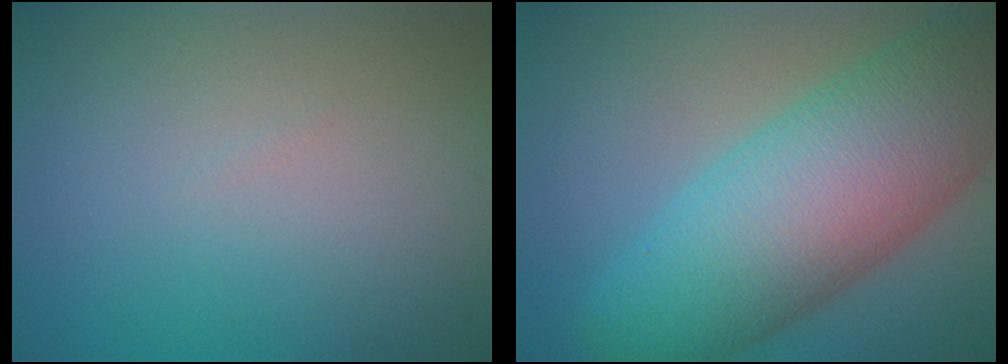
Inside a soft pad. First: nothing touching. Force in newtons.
{"total": 12.9, "press": 12.9, "slide": 0.5}